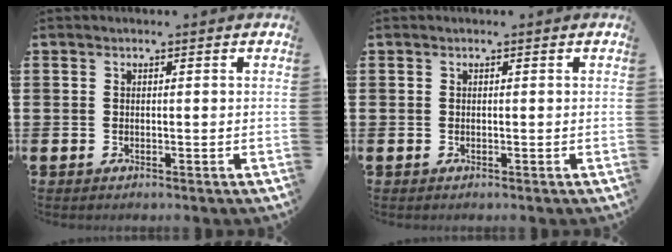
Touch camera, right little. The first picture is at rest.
{"total": 0.0}